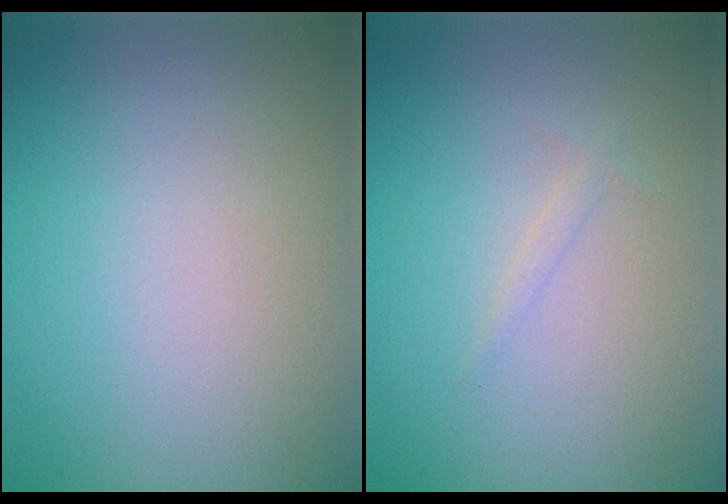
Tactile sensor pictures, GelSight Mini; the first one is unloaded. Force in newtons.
{"total": 0.7, "press": 0.7, "slide": 0.1}